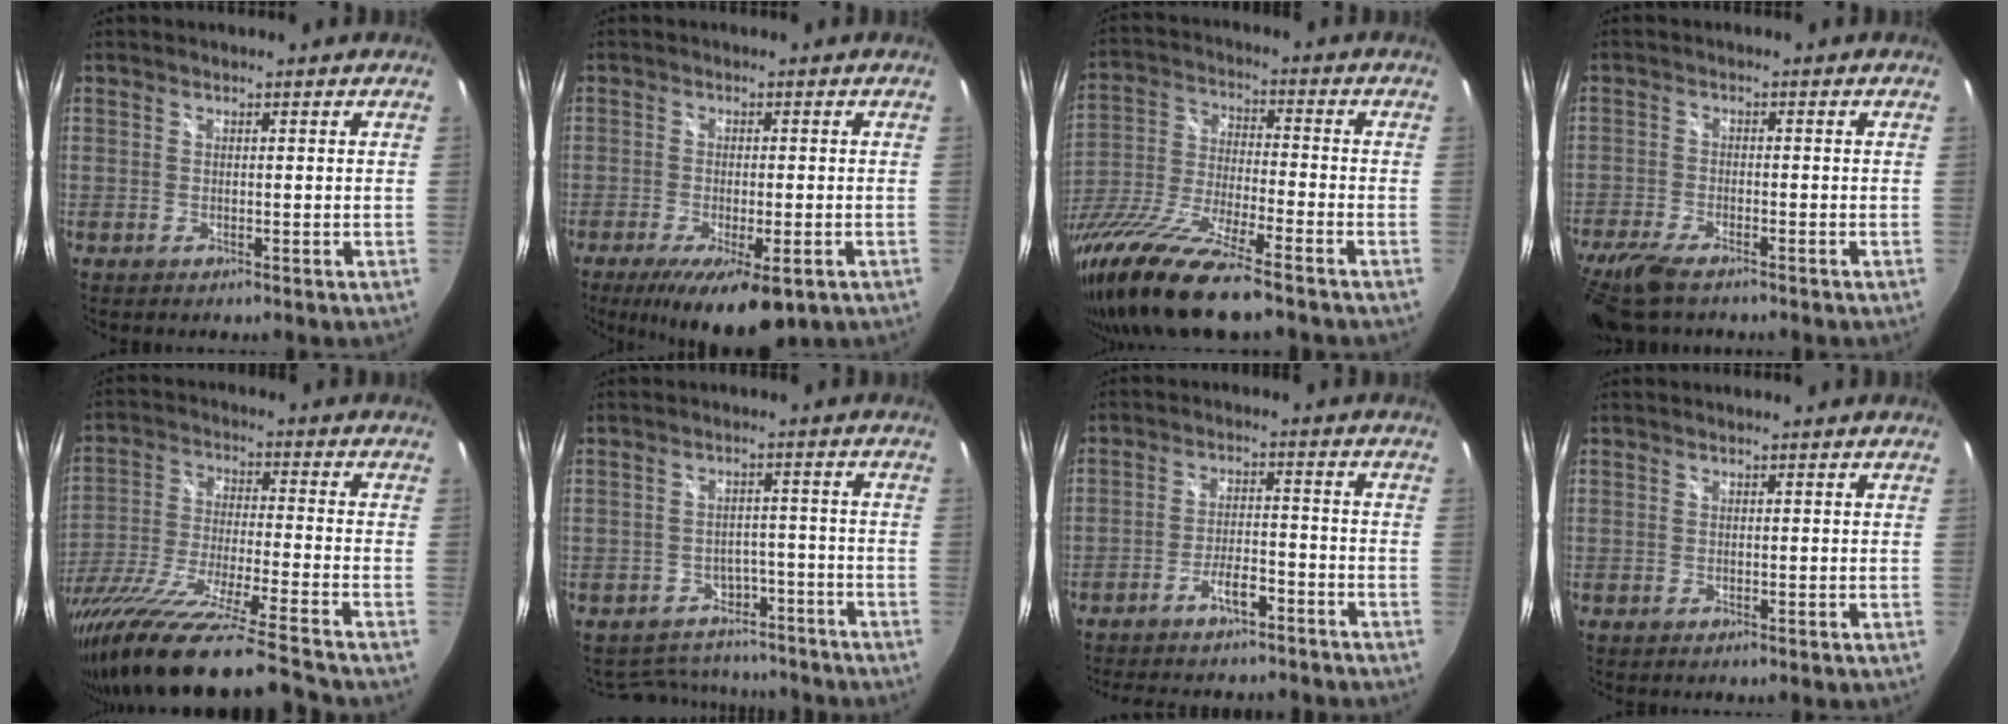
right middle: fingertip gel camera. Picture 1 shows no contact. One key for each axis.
{"total": 11.6, "fx": -6.8, "fy": 3.3, "fz": 8.8, "tx": -0.163, "ty": -0.037, "tz": -0.102}
{"total": 20.3, "fx": -15.5, "fy": 2.1, "fz": 12.9, "tx": -0.267, "ty": -0.057, "tz": -0.287}
{"total": 10.3, "fx": -8.0, "fy": 3.0, "fz": 5.8, "tx": -0.146, "ty": -0.040, "tz": -0.148}
{"total": 26.5, "fx": -22.2, "fy": -1.0, "fz": 14.4, "tx": -0.255, "ty": -0.079, "tz": -0.385}
{"total": 12.3, "fx": -10.0, "fy": 6.6, "fz": 2.8, "tx": -0.062, "ty": 0.033, "tz": -0.115}
{"total": 10.2, "fx": -8.6, "fy": 3.1, "fz": 4.6, "tx": -0.101, "ty": 0.007, "tz": -0.126}
{"total": 0.0}